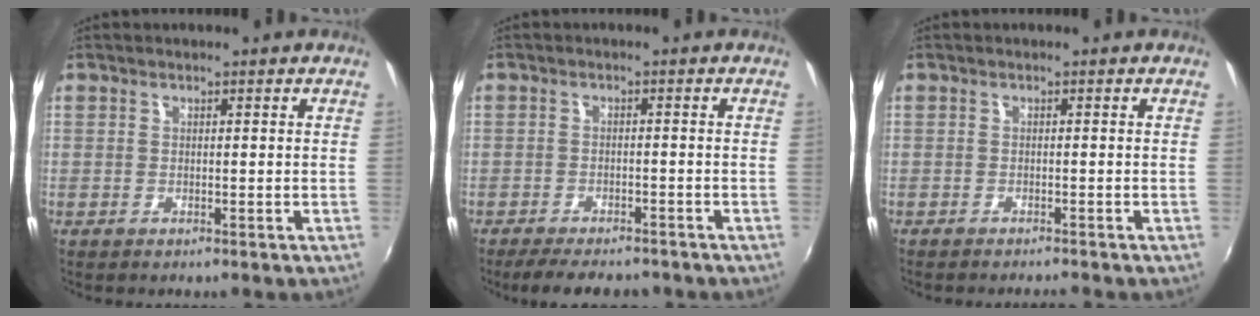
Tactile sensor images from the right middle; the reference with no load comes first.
{"total": 8.0, "force": [-6.7, 2.3, 3.8], "torque": [-0.085, -0.016, -0.103]}
{"total": 2.5, "force": [-2.4, 0.1, 0.8], "torque": [-0.026, -0.011, -0.041]}